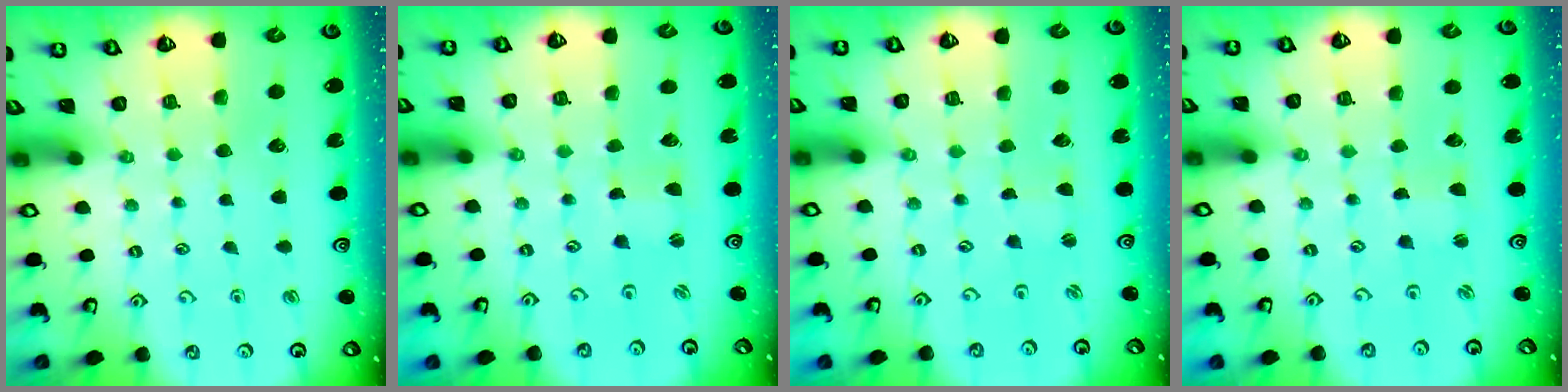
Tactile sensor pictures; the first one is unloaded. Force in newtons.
{"total": 0.0}
{"total": 0.0}
{"total": 0.5, "press": 0.5, "slide": 0.1}